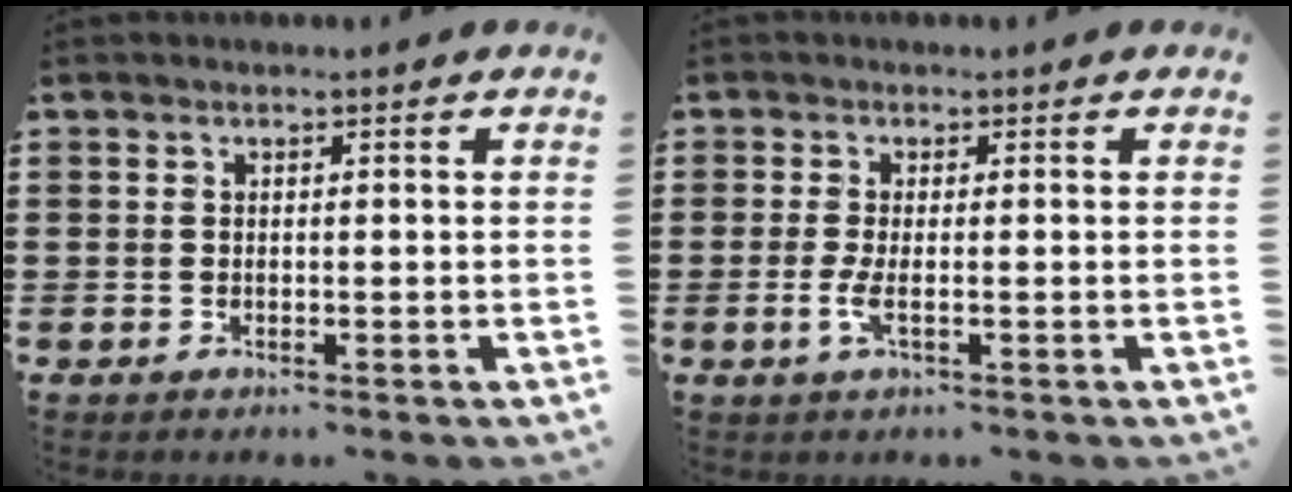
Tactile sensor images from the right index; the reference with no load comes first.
{"total": 2.7, "force": [-0.5, 0.4, 2.6], "torque": [-0.060, -0.009, -0.013]}